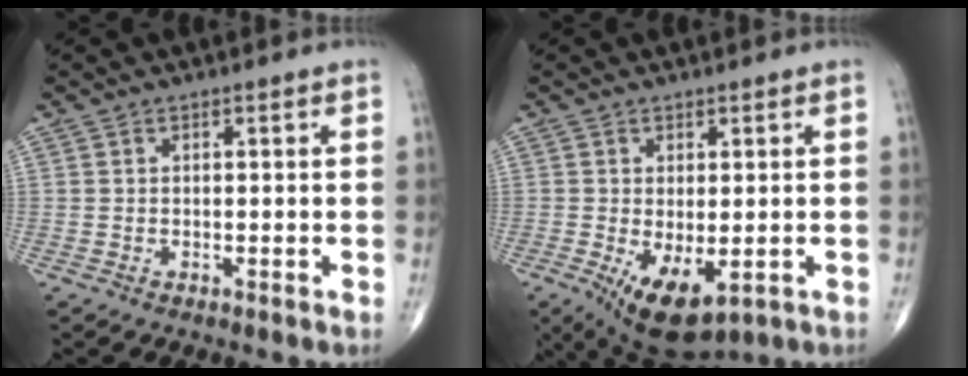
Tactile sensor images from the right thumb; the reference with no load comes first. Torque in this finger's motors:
{"motor_torque": [-0.12, 0.82, 0.55, 0.30, 0.24]}